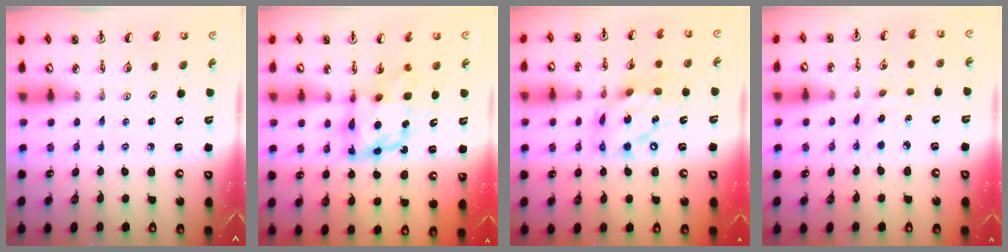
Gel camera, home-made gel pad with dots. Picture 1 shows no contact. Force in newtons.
{"total": 9.1, "press": 9.1, "slide": 0.7}
{"total": 16.9, "press": 16.9, "slide": 1.4}
{"total": 5.8, "press": 5.8, "slide": 0.6}